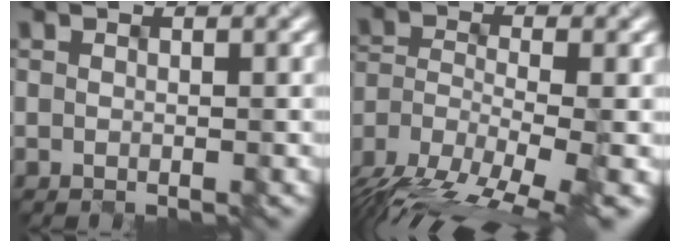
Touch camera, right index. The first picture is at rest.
{"total": 11.5, "force": [-8.2, 4.4, 6.7], "torque": [-0.132, -0.013, -0.127]}